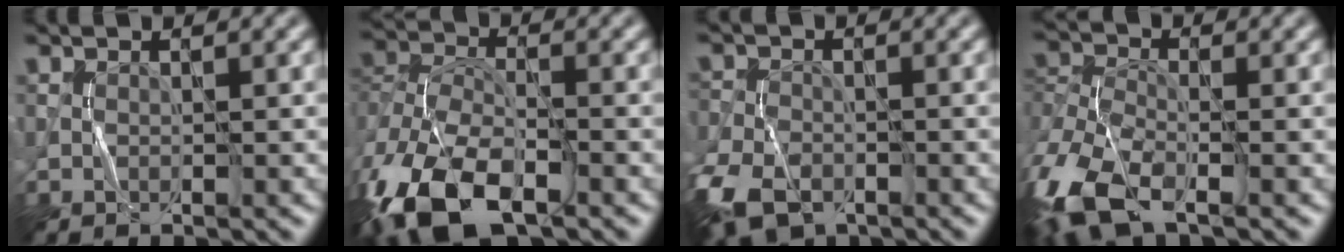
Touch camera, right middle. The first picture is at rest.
{"total": 12.5, "force": [-6.6, 6.4, 8.5], "torque": [-0.183, -0.018, -0.130]}
{"total": 8.3, "force": [-4.8, 5.0, 4.6], "torque": [-0.111, -0.034, -0.095]}
{"total": 9.2, "force": [-5.2, 4.1, 6.4], "torque": [-0.155, -0.020, -0.117]}